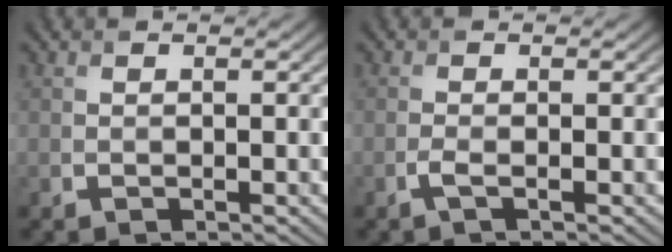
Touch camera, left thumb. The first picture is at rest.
{"total": 1.2, "force": [-0.6, 0.2, 1.1], "torque": [-0.025, 0.003, -0.015]}